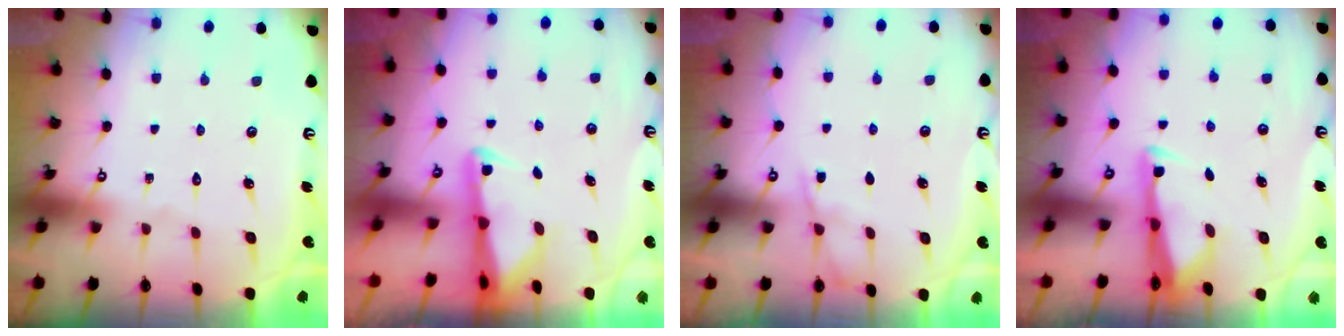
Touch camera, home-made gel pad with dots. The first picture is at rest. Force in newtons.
{"total": 2.4, "press": 2.3, "slide": 0.5}
{"total": 3.5, "press": 3.5, "slide": 0.6}
{"total": 3.2, "press": 3.1, "slide": 0.8}